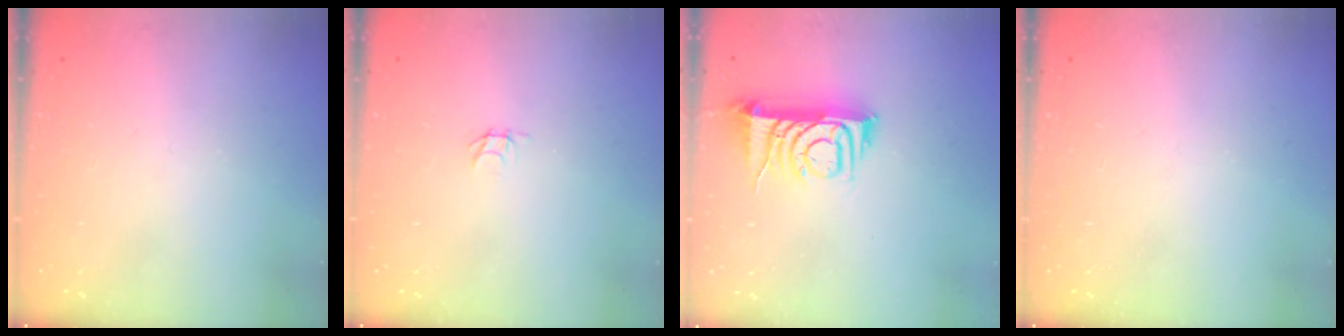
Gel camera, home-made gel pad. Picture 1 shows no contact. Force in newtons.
{"total": 1.8, "press": 1.8, "slide": 0.1}
{"total": 9.0, "press": 9.0, "slide": 0.7}
{"total": 0.0}